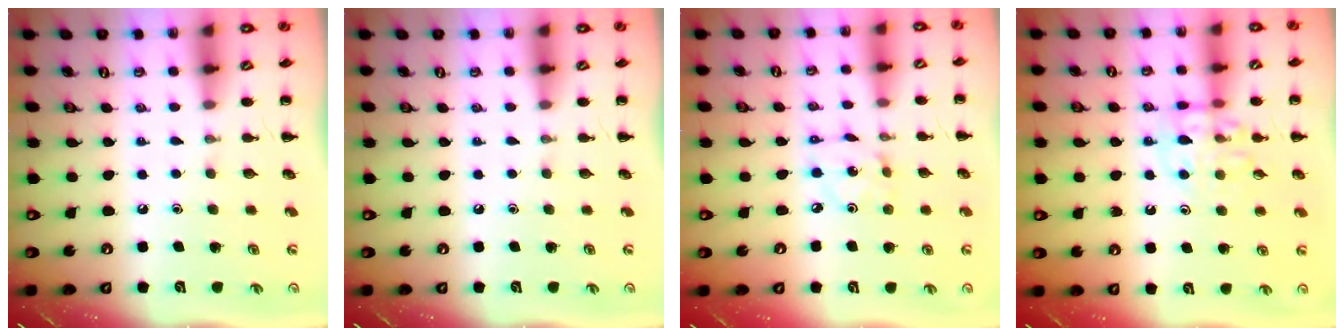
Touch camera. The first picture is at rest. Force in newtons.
{"total": 0.0}
{"total": 2.1, "press": 2.0, "slide": 0.6}
{"total": 12.1, "press": 12.0, "slide": 1.5}